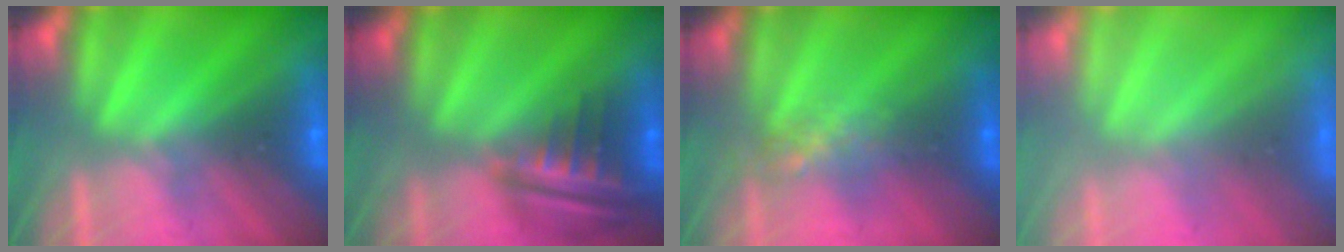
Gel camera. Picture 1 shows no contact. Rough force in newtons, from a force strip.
{"total": 6.7}
{"total": 4.7}
{"total": 6.8}